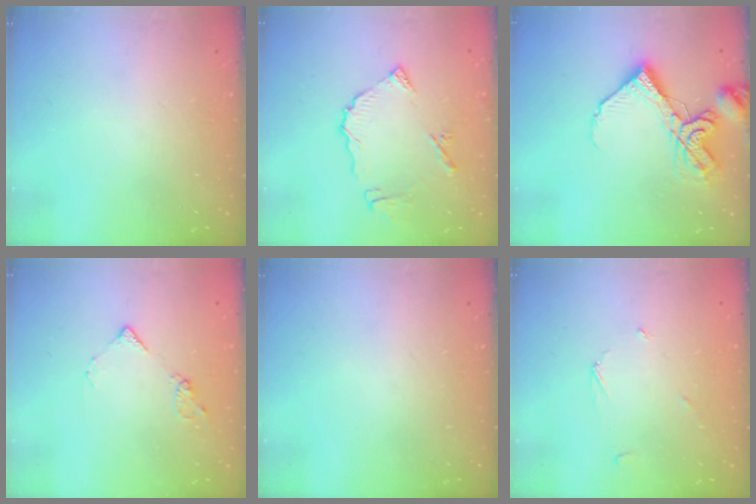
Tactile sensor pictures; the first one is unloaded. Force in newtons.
{"total": 10.0, "press": 10.0, "slide": 0.8}
{"total": 12.1, "press": 12.0, "slide": 1.3}
{"total": 7.9, "press": 7.9, "slide": 0.8}
{"total": 0.0}
{"total": 2.4, "press": 2.4, "slide": 0.2}